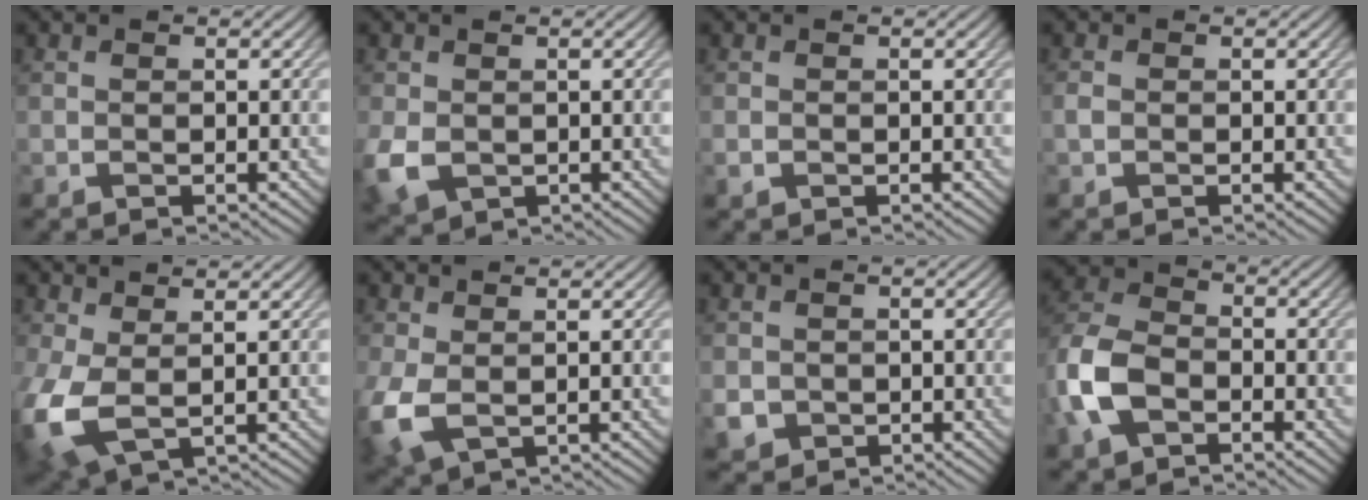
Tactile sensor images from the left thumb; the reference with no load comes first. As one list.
[{"total": 4.8, "force": [-1.0, 3.7, 3.0], "torque": [-0.082, -0.015, -0.019]}, {"total": 0.7, "force": [-0.3, 0.6, 0.3], "torque": [-0.008, -0.007, -0.006]}, {"total": 0.9, "force": [-0.3, 0.7, 0.5], "torque": [-0.012, -0.001, -0.008]}, {"total": 7.0, "force": [-0.1, 3.8, 5.9], "torque": [-0.161, -0.015, -0.001]}, {"total": 5.3, "force": [-0.5, 3.2, 4.2], "torque": [-0.116, -0.014, -0.009]}, {"total": 2.6, "force": [-0.7, 2.4, 0.7], "torque": [-0.022, -0.015, -0.015]}, {"total": 8.6, "force": [-3.3, 5.6, 5.7], "torque": [-0.147, -0.002, -0.081]}]